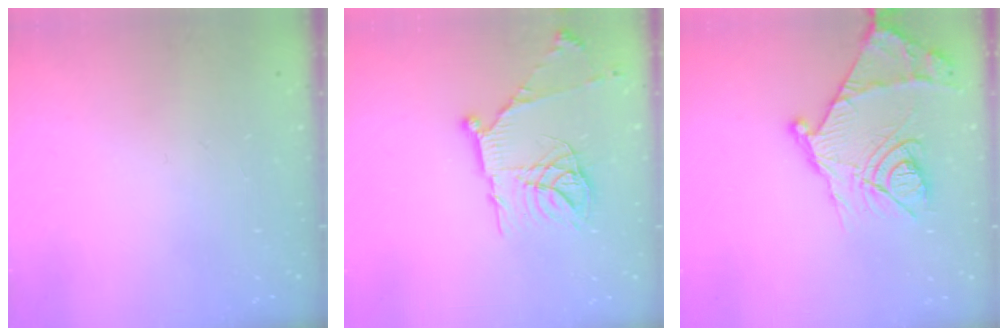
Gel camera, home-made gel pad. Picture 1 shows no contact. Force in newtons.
{"total": 17.9, "press": 17.8, "slide": 1.6}
{"total": 18.9, "press": 18.8, "slide": 1.6}